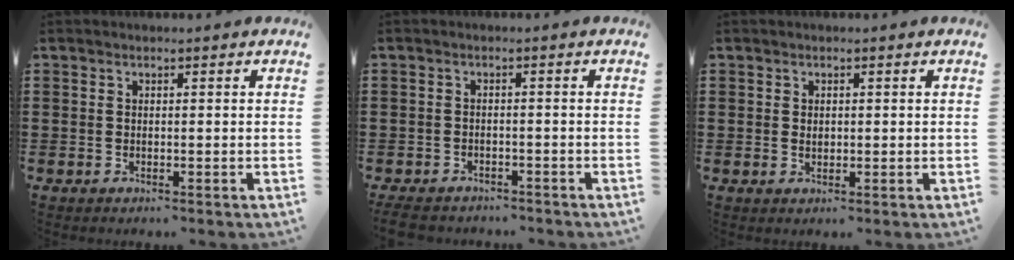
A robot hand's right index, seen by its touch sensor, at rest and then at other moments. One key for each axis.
{"total": 2.6, "fx": -2.4, "fy": 0.5, "fz": 0.5, "tx": -0.020, "ty": -0.002, "tz": -0.054}
{"total": 0.9, "fx": 0.3, "fy": 0.7, "fz": 0.5, "tx": -0.012, "ty": 0.006, "tz": 0.006}